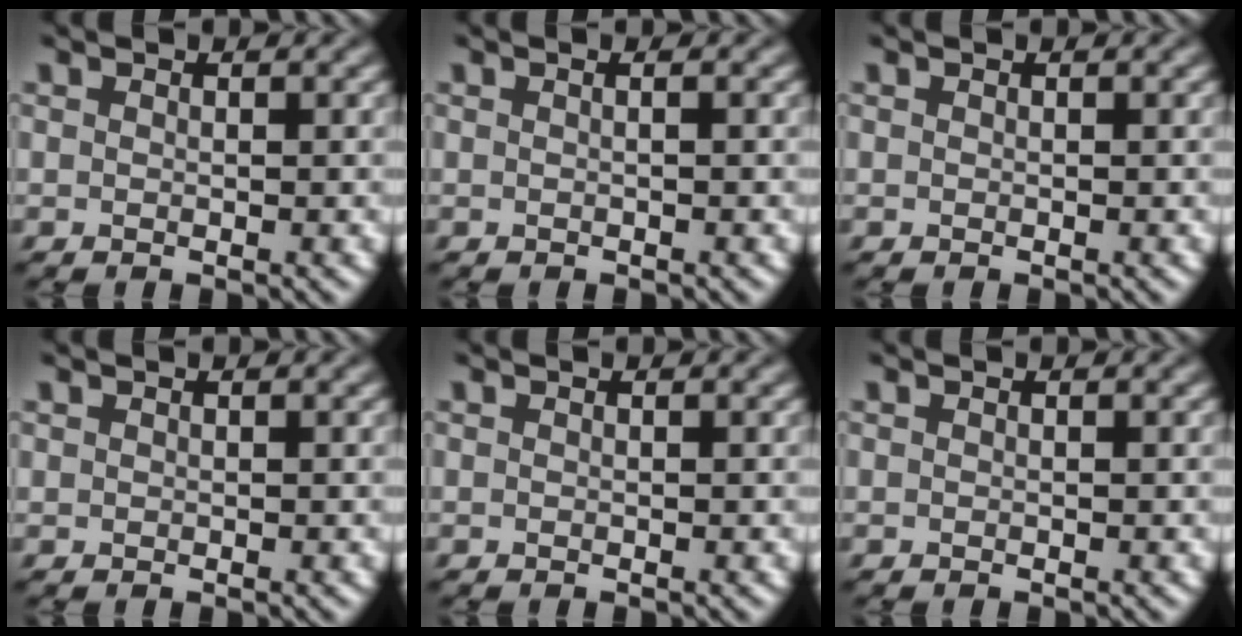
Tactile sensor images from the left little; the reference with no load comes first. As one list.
[{"total": 0.9, "force": [0.2, 0.4, 0.8], "torque": [-0.009, 0.002, -0.006]}, {"total": 0.0}, {"total": 0.0}, {"total": 0.0}, {"total": 0.0}]